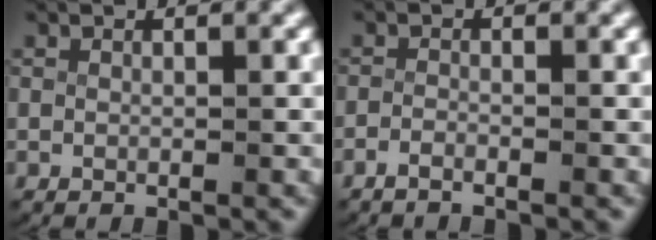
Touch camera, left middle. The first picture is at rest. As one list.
[{"total": 1.6, "force": [-1.5, 0.3, 0.4], "torque": [-0.020, -0.008, -0.028]}]